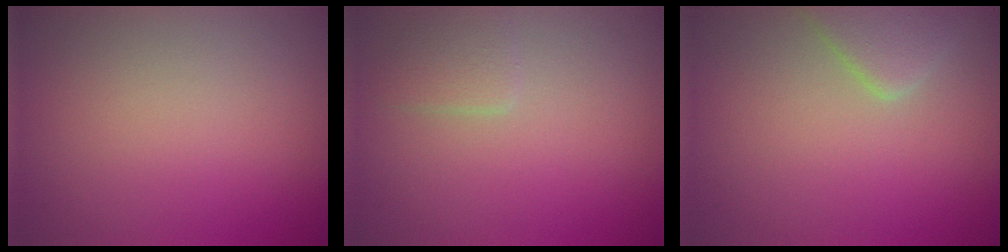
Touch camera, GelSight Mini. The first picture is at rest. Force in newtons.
{"total": 1.6, "press": 1.5, "slide": 0.2}
{"total": 2.8, "press": 2.8, "slide": 0.1}